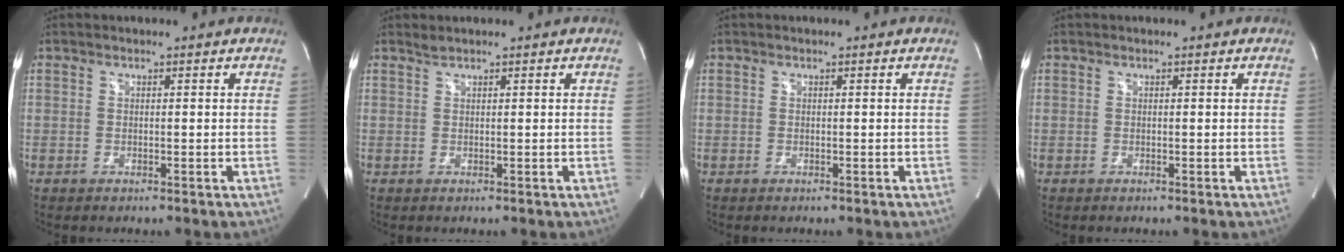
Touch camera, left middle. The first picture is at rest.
{"total": 0.7, "force": [0.7, -0.2, 0.1], "torque": [-0.010, 0.003, 0.018]}
{"total": 0.0}
{"total": 0.0}